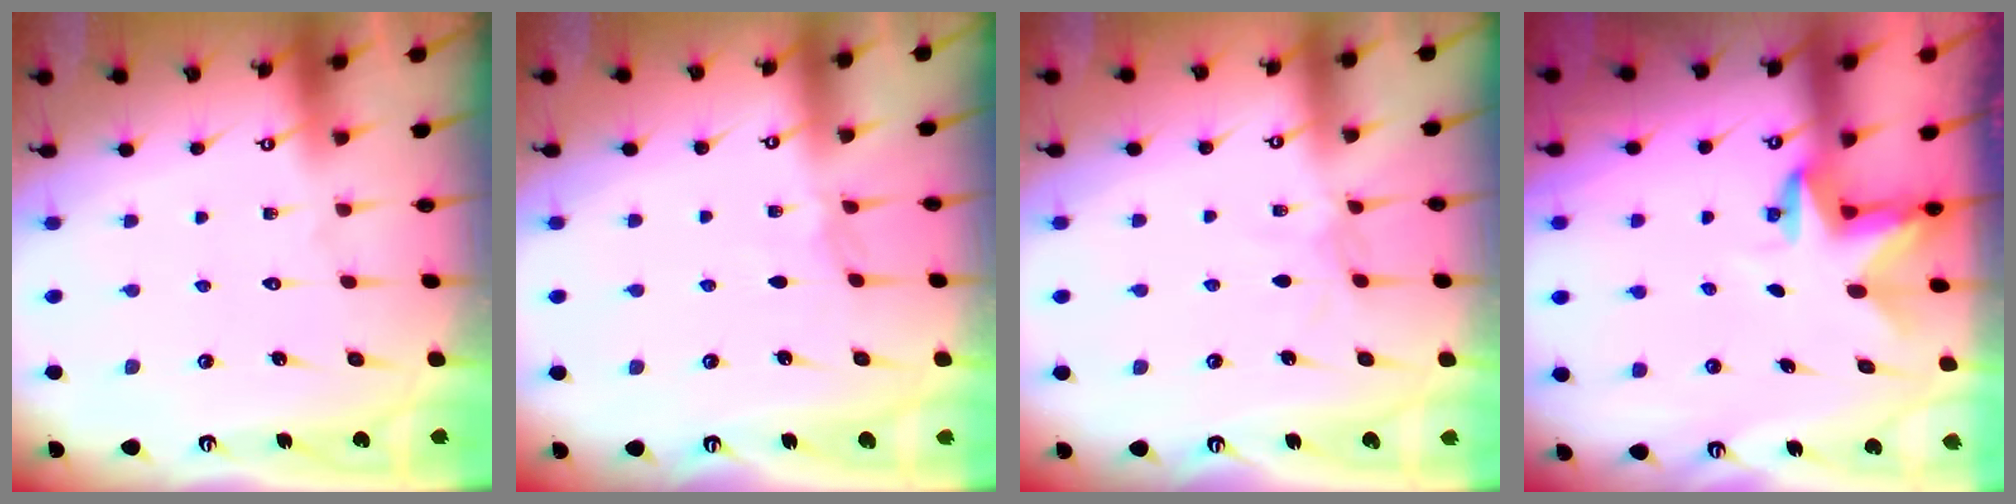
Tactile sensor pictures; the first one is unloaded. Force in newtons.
{"total": 2.5, "press": 2.5, "slide": 0.5}
{"total": 3.2, "press": 3.2, "slide": 0.4}
{"total": 3.0, "press": 3.0, "slide": 0.1}